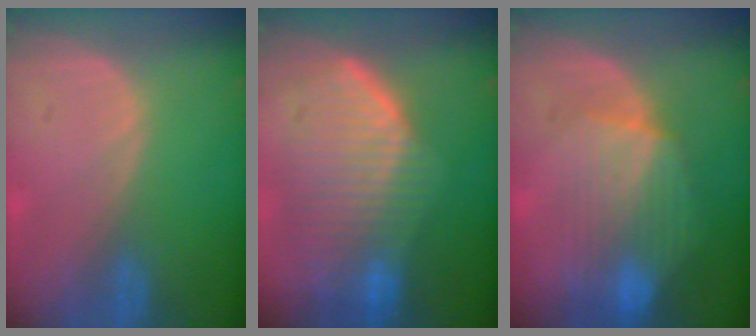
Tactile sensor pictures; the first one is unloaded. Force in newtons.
{"total": 10.4, "press": 9.0, "slide": 5.1}
{"total": 8.8, "press": 8.1, "slide": 3.5}